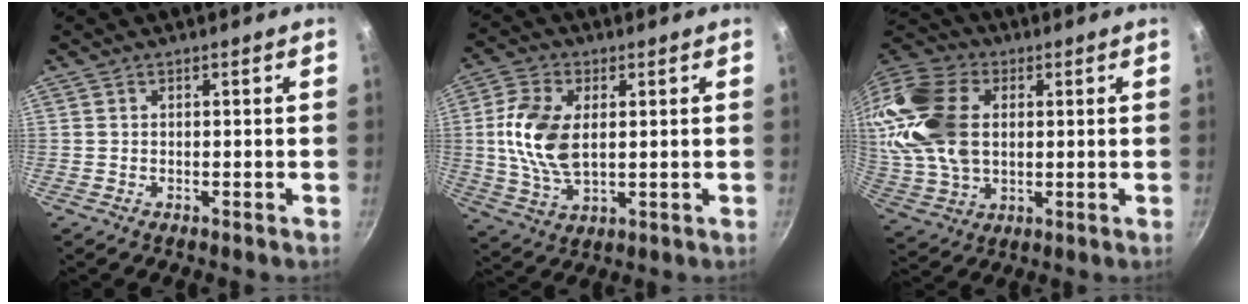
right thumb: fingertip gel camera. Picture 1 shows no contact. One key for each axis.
{"total": 12.3, "fx": 1.4, "fy": 7.1, "fz": 10.0, "tx": -0.193, "ty": -0.002, "tz": 0.028}
{"total": 21.9, "fx": 3.7, "fy": 15.0, "fz": 15.5, "tx": -0.320, "ty": 0.012, "tz": 0.071}